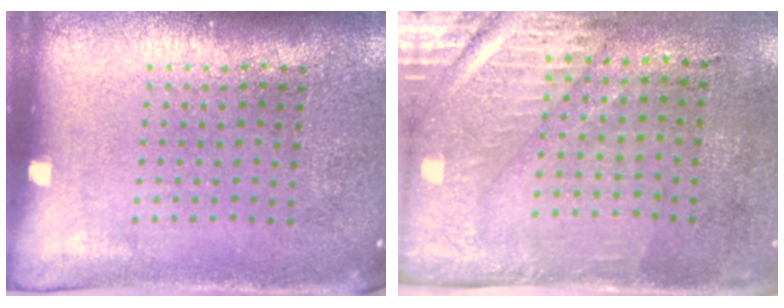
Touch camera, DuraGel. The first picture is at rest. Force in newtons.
{"total": 3.0, "press": 2.5, "slide": 1.5}